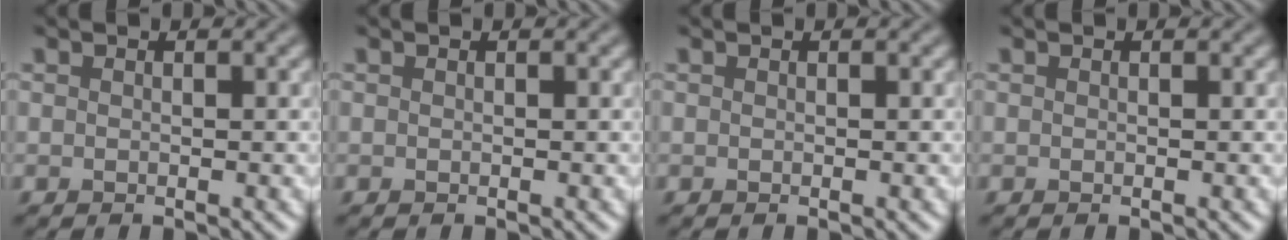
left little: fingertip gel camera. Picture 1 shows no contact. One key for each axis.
{"total": 0.0}
{"total": 0.0}
{"total": 0.0}